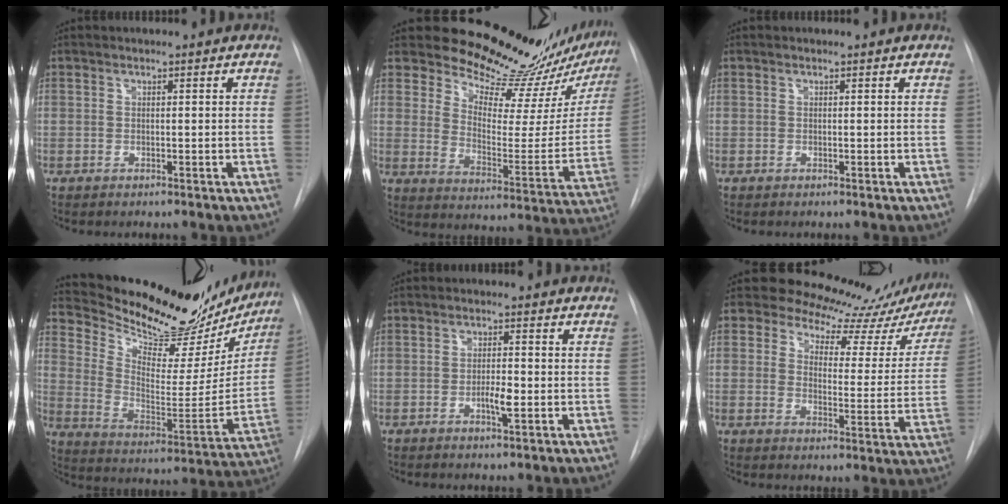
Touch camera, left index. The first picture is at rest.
{"total": 18.9, "force": [17.9, 4.1, 4.7], "torque": [-0.051, -0.101, 0.223]}
{"total": 0.0}
{"total": 27.8, "force": [24.9, 7.6, 9.6], "torque": [-0.152, -0.059, 0.340]}
{"total": 3.0, "force": [-0.9, 0.6, 2.8], "torque": [-0.048, 0.001, -0.013]}
{"total": 16.9, "force": [15.5, 5.8, 3.6], "torque": [-0.021, -0.048, 0.166]}